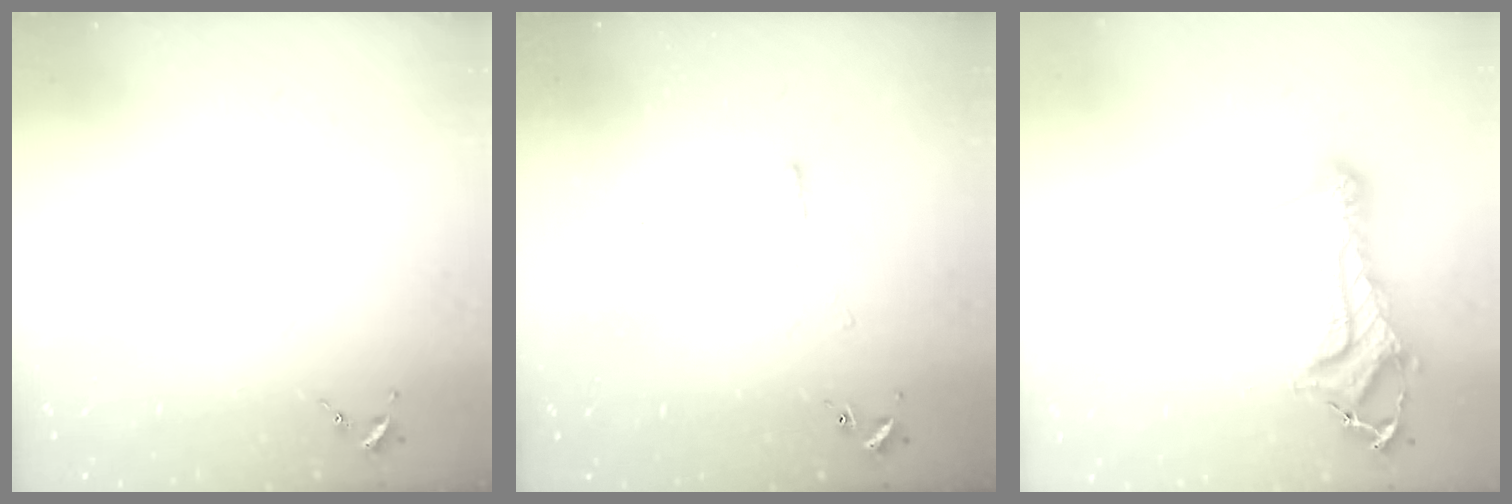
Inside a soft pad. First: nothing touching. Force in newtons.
{"total": 3.2, "press": 3.1, "slide": 0.6}
{"total": 14.5, "press": 14.4, "slide": 1.6}